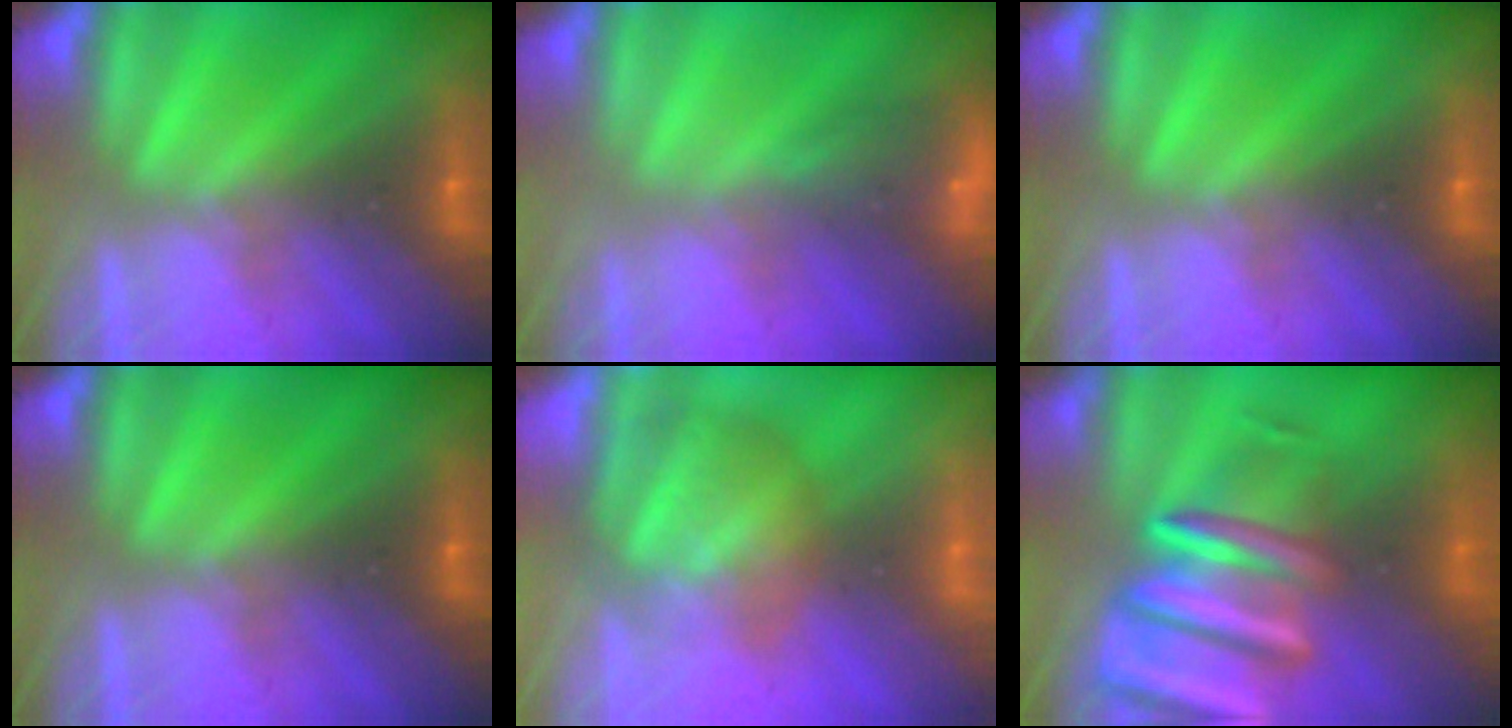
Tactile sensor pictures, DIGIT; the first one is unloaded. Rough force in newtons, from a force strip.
{"total": 8.0}
{"total": 0.0}
{"total": 0.0}
{"total": 3.4}
{"total": 8.7}